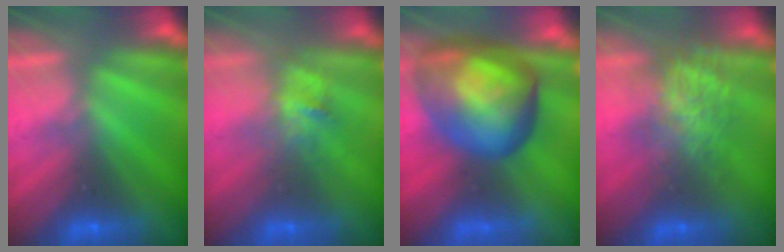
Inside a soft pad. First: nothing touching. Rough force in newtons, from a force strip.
{"total": 2.9}
{"total": 8.3}
{"total": 7.6}